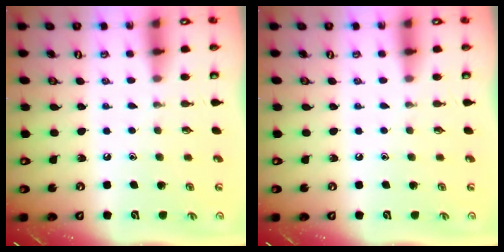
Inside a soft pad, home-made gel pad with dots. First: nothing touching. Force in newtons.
{"total": 0.0}